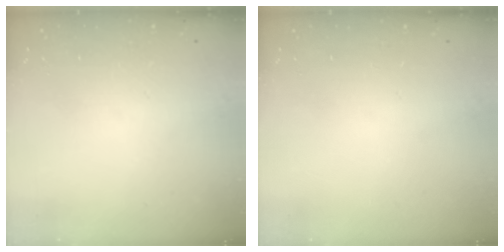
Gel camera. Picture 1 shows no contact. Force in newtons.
{"total": 0.0}